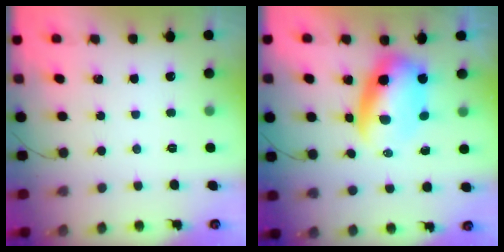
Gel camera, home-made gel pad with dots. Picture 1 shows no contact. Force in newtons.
{"total": 7.7, "press": 7.5, "slide": 1.8}